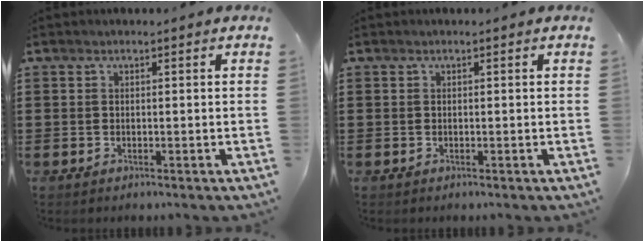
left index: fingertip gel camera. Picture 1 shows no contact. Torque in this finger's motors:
{"motor_torque": [0.00, 0.00, 0.00, 0.00]}